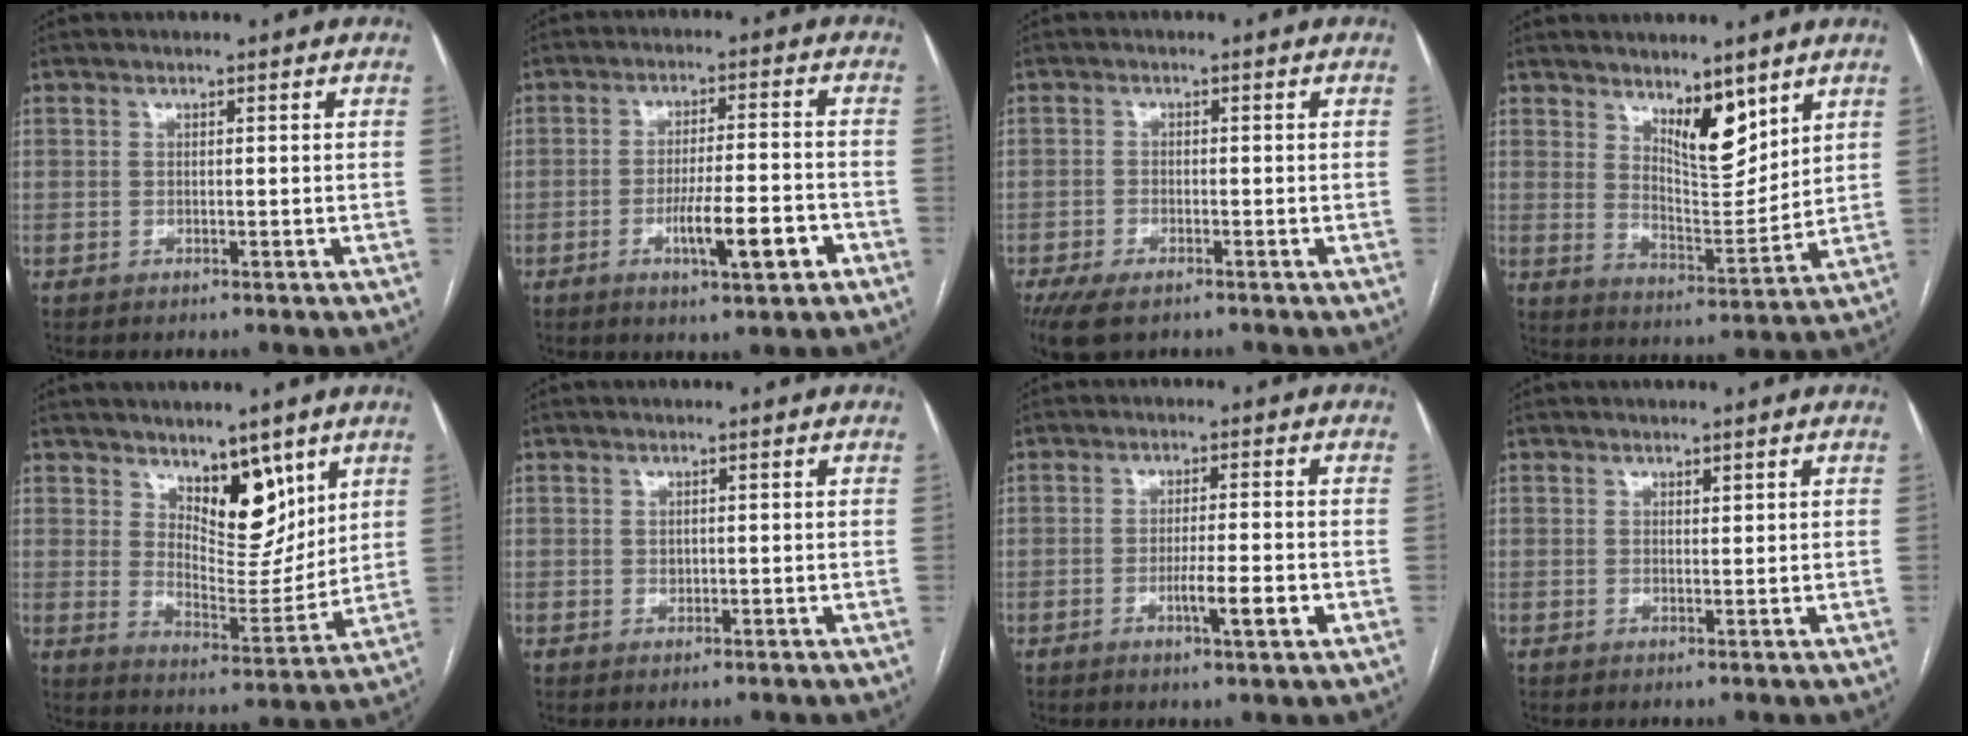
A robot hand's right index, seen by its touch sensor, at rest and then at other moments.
{"total": 8.3, "force": [-3.6, 1.1, 7.4], "torque": [-0.123, -0.001, -0.052]}
{"total": 6.1, "force": [-4.4, 2.4, 3.6], "torque": [-0.068, -0.011, -0.074]}
{"total": 8.1, "force": [5.3, 2.9, 5.4], "torque": [-0.093, -0.013, 0.099]}
{"total": 9.5, "force": [5.9, 4.3, 6.2], "torque": [-0.090, -0.012, 0.106]}
{"total": 0.7, "force": [0.1, 0.6, 0.4], "torque": [-0.006, 0.000, 0.003]}
{"total": 5.2, "force": [-1.8, 0.2, 4.9], "torque": [-0.079, -0.005, -0.027]}
{"total": 0.7, "force": [0.6, 0.2, 0.3], "torque": [-0.005, -0.005, 0.008]}